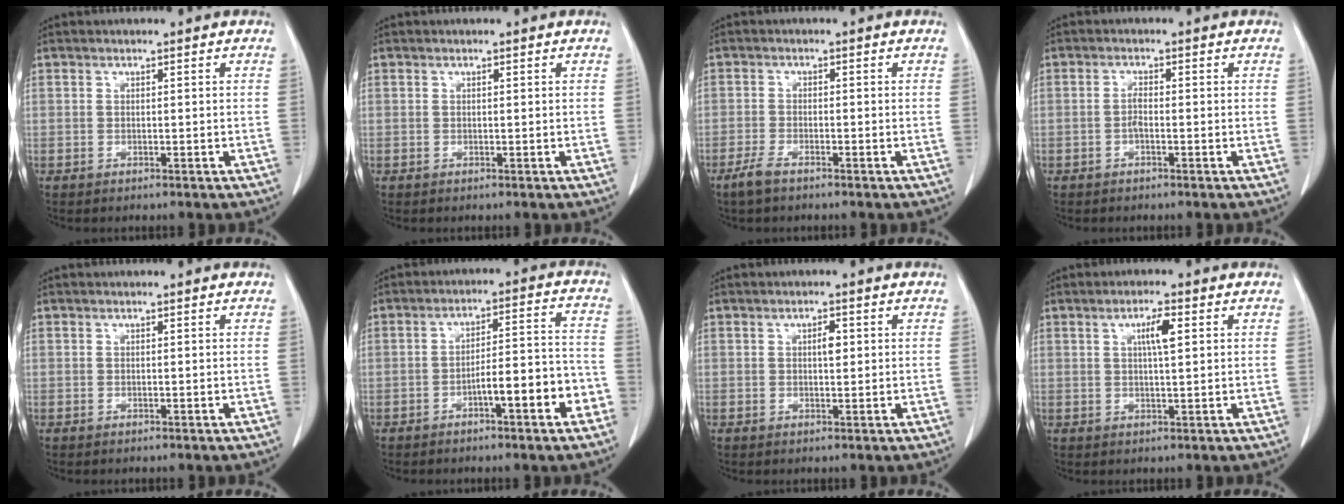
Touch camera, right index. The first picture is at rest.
{"total": 0.0}
{"total": 2.8, "force": [-2.1, 0.6, 1.7], "torque": [-0.044, -0.004, -0.043]}
{"total": 1.4, "force": [-0.6, 0.4, 1.2], "torque": [-0.023, 0.003, -0.012]}
{"total": 0.0}
{"total": 8.9, "force": [-4.0, 1.4, 7.8], "torque": [-0.109, 0.026, -0.056]}
{"total": 1.8, "force": [0.4, 0.7, 1.7], "torque": [-0.028, 0.002, 0.008]}
{"total": 3.7, "force": [1.2, 0.4, 3.4], "torque": [-0.060, 0.001, 0.020]}